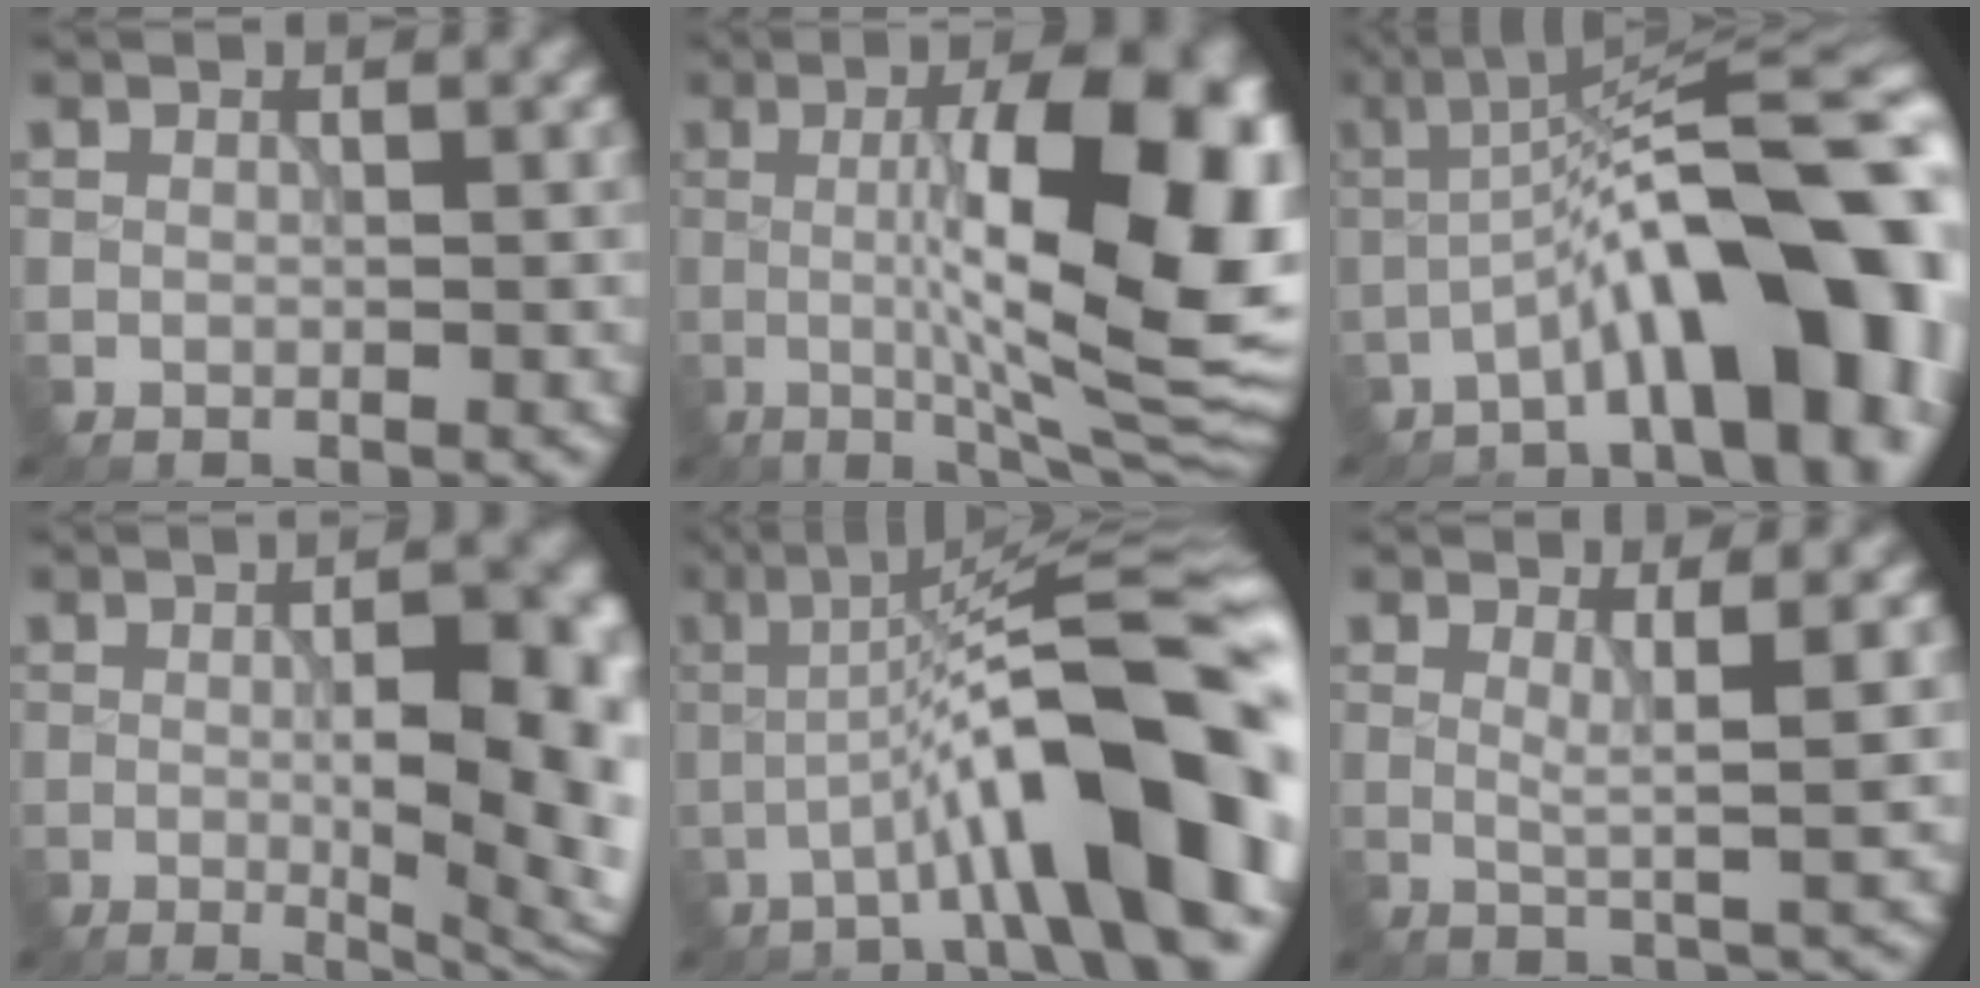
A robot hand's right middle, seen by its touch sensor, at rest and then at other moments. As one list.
[{"total": 16.5, "force": [0.6, 5.0, 15.7], "torque": [-0.207, 0.011, 0.004]}, {"total": 12.6, "force": [-4.6, 3.4, 11.2], "torque": [-0.162, 0.022, -0.072]}, {"total": 11.0, "force": [-0.2, 3.7, 10.4], "torque": [-0.110, -0.009, -0.002]}, {"total": 12.5, "force": [-3.3, 1.9, 11.9], "torque": [-0.176, 0.022, -0.052]}, {"total": 2.6, "force": [1.1, 0.1, 2.3], "torque": [-0.037, -0.007, 0.016]}]